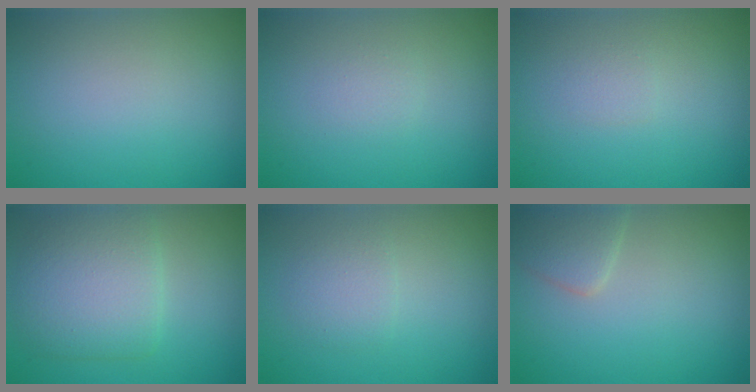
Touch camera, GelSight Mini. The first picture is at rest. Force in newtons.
{"total": 0.8, "press": 0.8, "slide": 0.0}
{"total": 0.8, "press": 0.8, "slide": 0.1}
{"total": 5.5, "press": 5.5, "slide": 0.1}
{"total": 2.9, "press": 2.9, "slide": 0.2}
{"total": 2.3, "press": 2.3, "slide": 0.1}